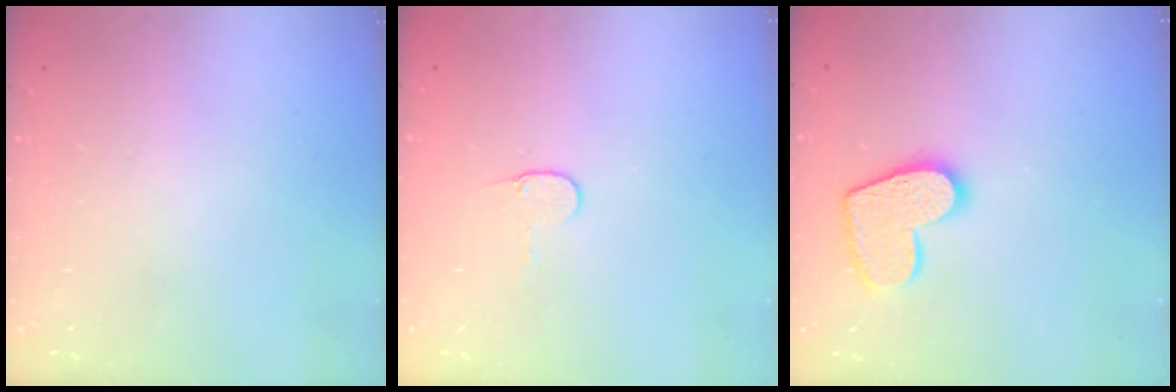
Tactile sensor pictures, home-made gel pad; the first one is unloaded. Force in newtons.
{"total": 4.9, "press": 4.9, "slide": 0.4}
{"total": 12.1, "press": 12.0, "slide": 0.8}